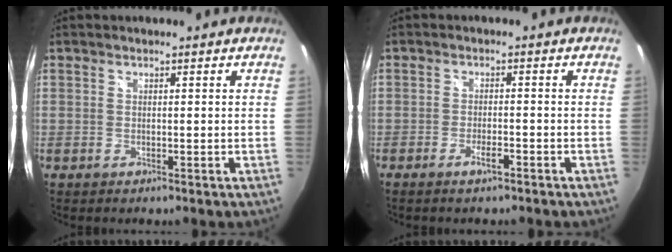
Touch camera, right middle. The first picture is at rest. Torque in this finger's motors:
{"motor_torque": [1.07, -1.07, 0.04, 0.03]}